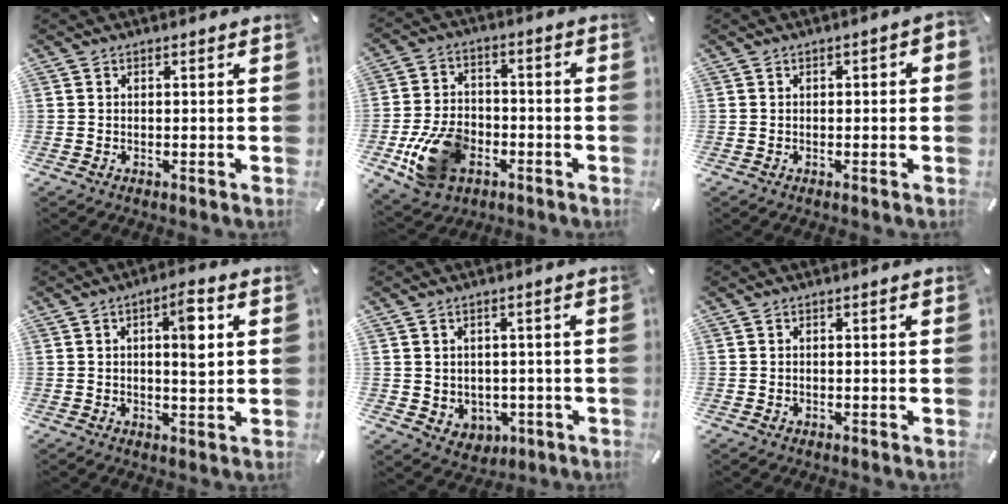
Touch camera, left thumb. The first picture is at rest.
{"total": 14.1, "force": [-5.1, 10.0, 8.5], "torque": [-0.168, 0.028, -0.085]}
{"total": 1.5, "force": [-0.5, 0.8, 1.1], "torque": [-0.019, 0.005, -0.010]}
{"total": 7.4, "force": [1.7, 2.3, 6.8], "torque": [-0.101, -0.006, 0.021]}
{"total": 4.5, "force": [1.1, 4.4, 0.4], "torque": [-0.004, -0.011, 0.022]}
{"total": 0.6, "force": [-0.1, 0.5, 0.3], "torque": [-0.005, 0.003, -0.003]}